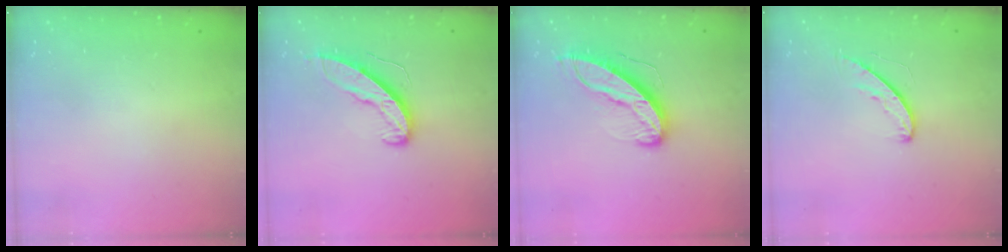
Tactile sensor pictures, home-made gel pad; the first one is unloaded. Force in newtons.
{"total": 9.3, "press": 9.2, "slide": 0.7}
{"total": 11.6, "press": 11.6, "slide": 1.1}
{"total": 5.0, "press": 5.0, "slide": 0.4}